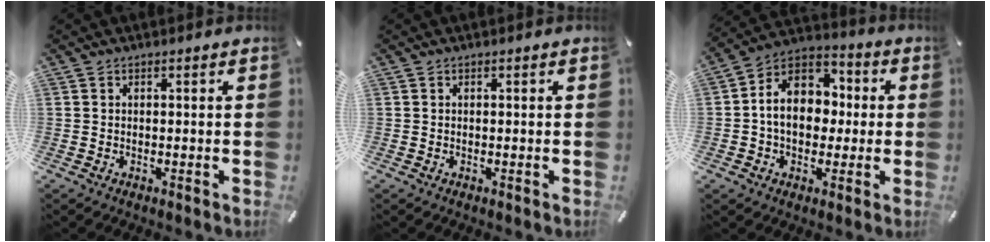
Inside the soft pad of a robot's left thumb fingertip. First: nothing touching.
{"total": 0.0}
{"total": 11.9, "force": [-0.7, 9.7, 6.9], "torque": [-0.136, 0.009, -0.017]}